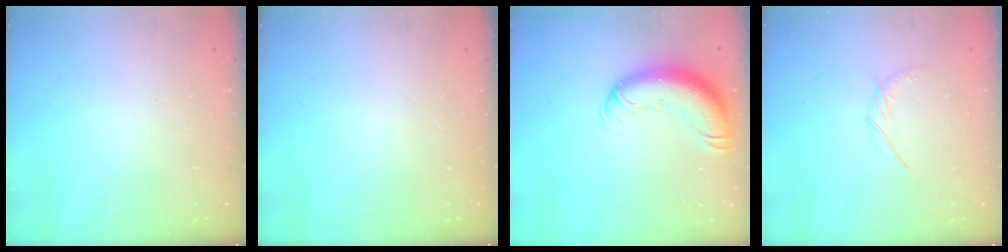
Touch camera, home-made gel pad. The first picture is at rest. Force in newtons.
{"total": 0.0}
{"total": 15.2, "press": 14.8, "slide": 3.6}
{"total": 3.3, "press": 3.2, "slide": 0.7}